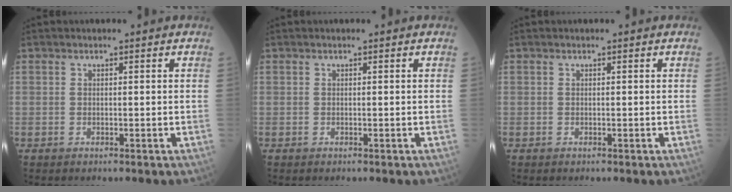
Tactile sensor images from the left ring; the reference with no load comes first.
{"total": 0.0}
{"total": 0.0}